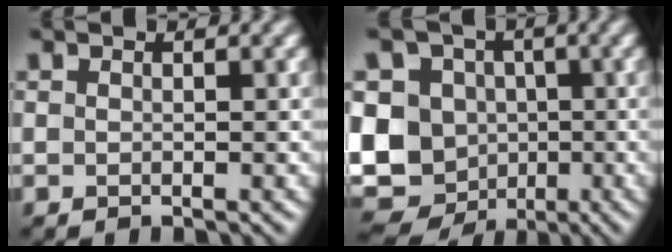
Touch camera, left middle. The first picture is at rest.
{"total": 12.0, "force": [-1.8, 10.5, 5.6], "torque": [-0.096, 0.000, -0.057]}